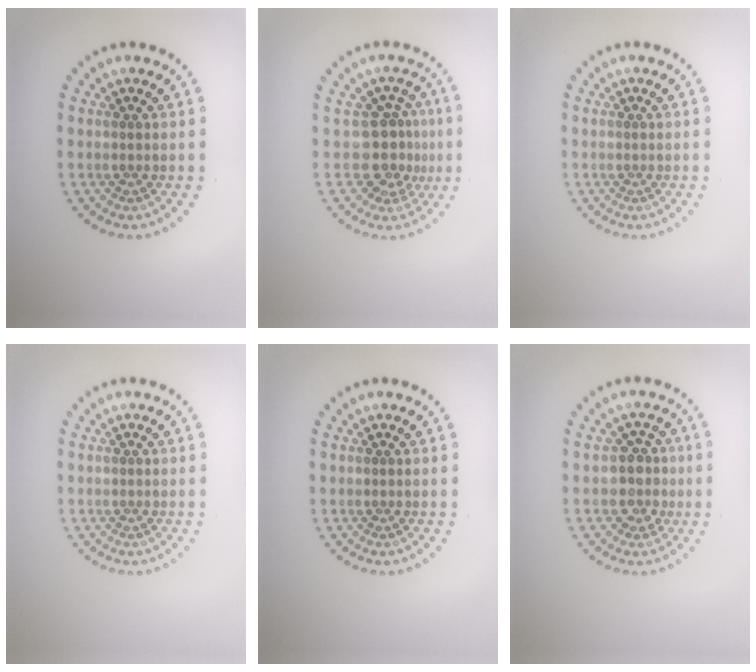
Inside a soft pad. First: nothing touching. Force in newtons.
{"total": 3.4, "press": 2.6, "slide": 2.1}
{"total": 0.0}
{"total": 0.0}
{"total": 0.0}
{"total": 2.4, "press": 2.1, "slide": 1.2}